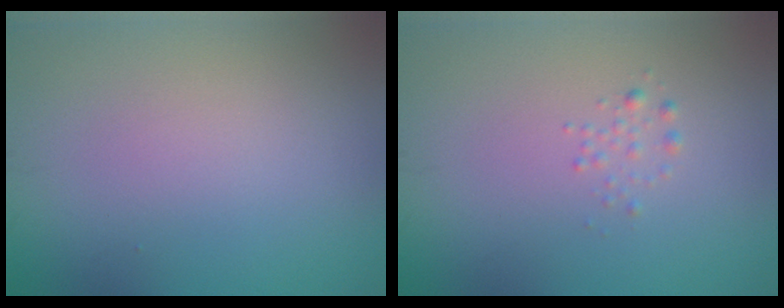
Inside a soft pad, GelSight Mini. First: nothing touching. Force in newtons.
{"total": 0.8, "press": 0.8, "slide": 0.0}